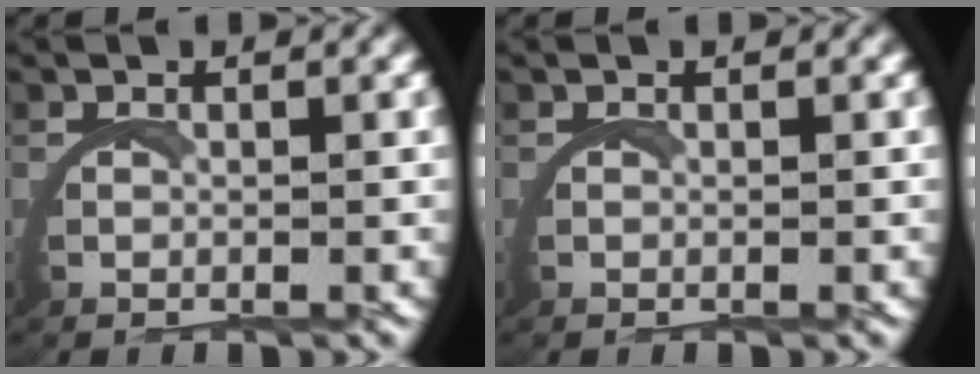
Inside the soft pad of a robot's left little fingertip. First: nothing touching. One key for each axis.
{"total": 0.0}